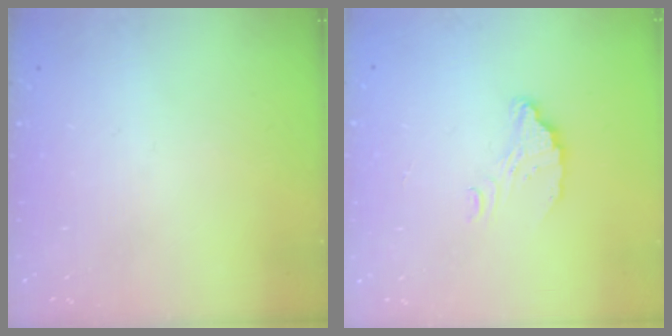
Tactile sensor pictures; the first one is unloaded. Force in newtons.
{"total": 4.3, "press": 4.3, "slide": 0.1}